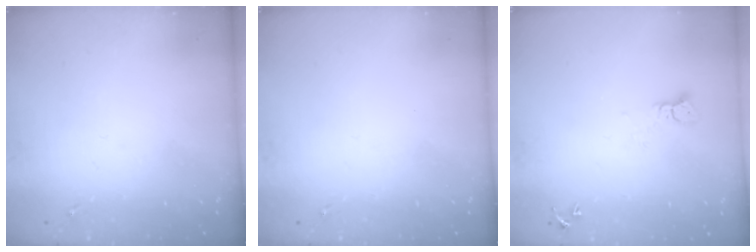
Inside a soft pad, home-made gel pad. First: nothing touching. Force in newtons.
{"total": 0.0}
{"total": 3.3, "press": 3.3, "slide": 0.3}